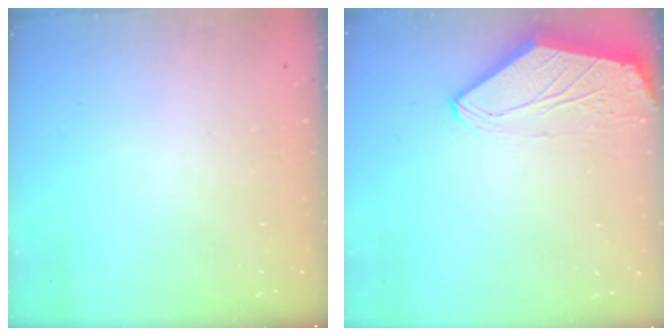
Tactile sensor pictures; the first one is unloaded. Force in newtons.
{"total": 0.0}